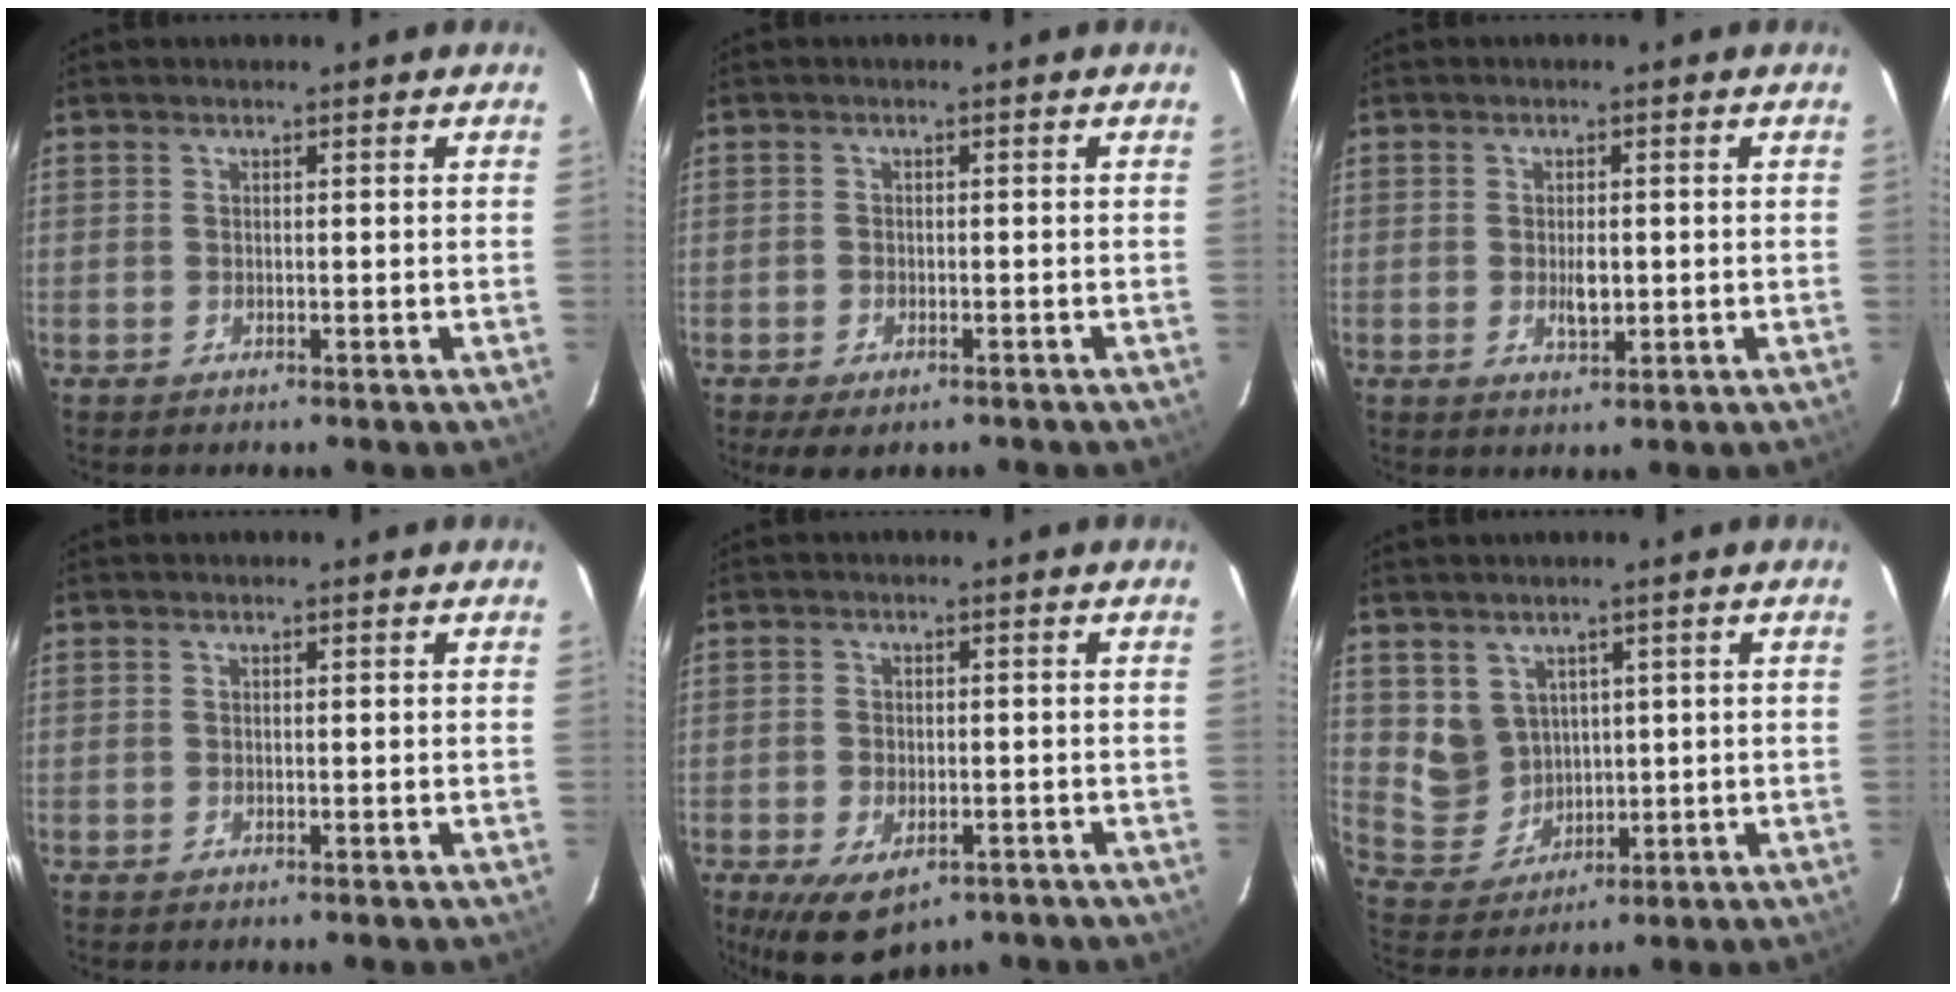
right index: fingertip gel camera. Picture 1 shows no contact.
{"total": 4.0, "force": [-2.6, 2.0, 2.3], "torque": [-0.052, -0.013, -0.040]}
{"total": 3.2, "force": [-0.4, 1.5, 2.8], "torque": [-0.048, -0.005, -0.004]}
{"total": 0.0}
{"total": 9.5, "force": [-5.3, 5.0, 6.1], "torque": [-0.121, -0.025, -0.077]}
{"total": 6.9, "force": [2.8, 6.1, 1.6], "torque": [-0.035, 0.003, 0.078]}